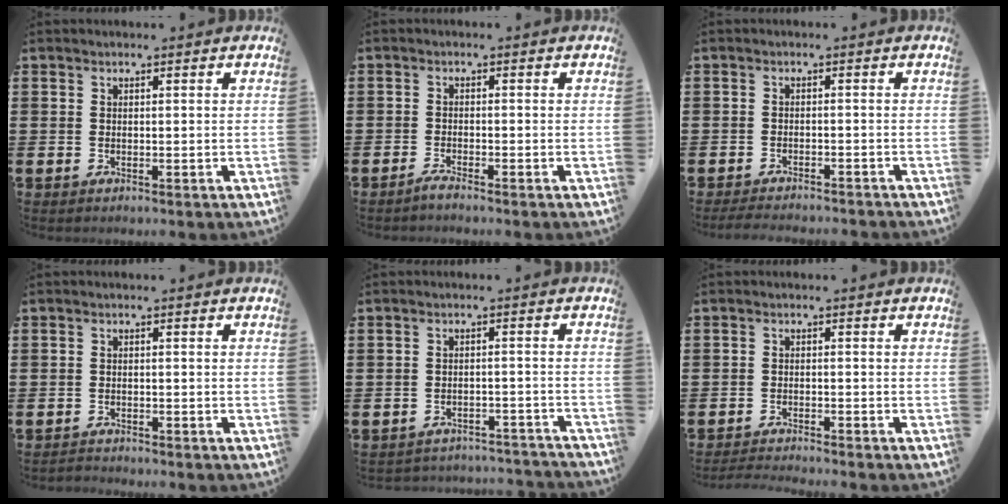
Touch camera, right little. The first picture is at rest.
{"total": 1.1, "force": [-1.0, 0.0, 0.6], "torque": [-0.009, -0.005, -0.018]}
{"total": 1.8, "force": [-1.8, 0.0, 0.4], "torque": [-0.008, 0.003, -0.036]}
{"total": 0.9, "force": [-0.9, 0.0, -0.1], "torque": [-0.001, 0.001, -0.020]}
{"total": 2.3, "force": [-2.3, 0.0, -0.2], "torque": [-0.002, 0.000, -0.051]}
{"total": 1.5, "force": [-1.5, -0.2, 0.2], "torque": [-0.004, 0.001, -0.030]}